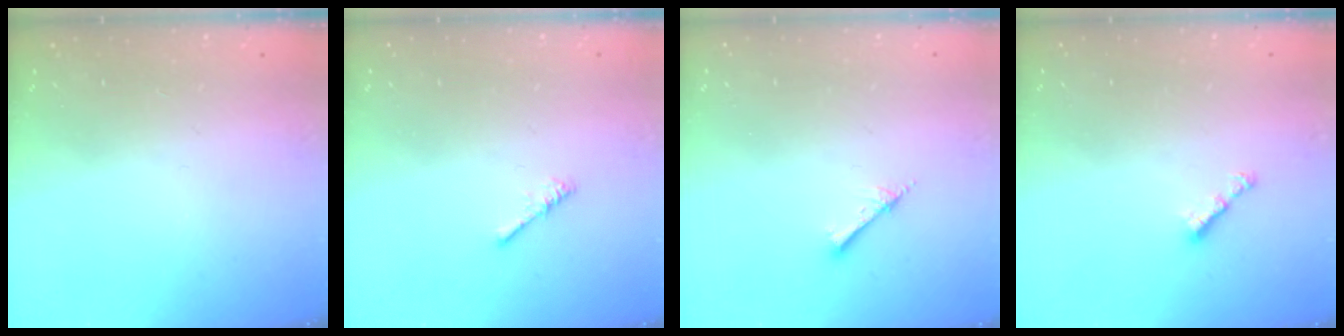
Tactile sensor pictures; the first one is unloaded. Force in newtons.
{"total": 0.0}
{"total": 2.4, "press": 2.4, "slide": 0.2}
{"total": 2.9, "press": 2.8, "slide": 0.6}